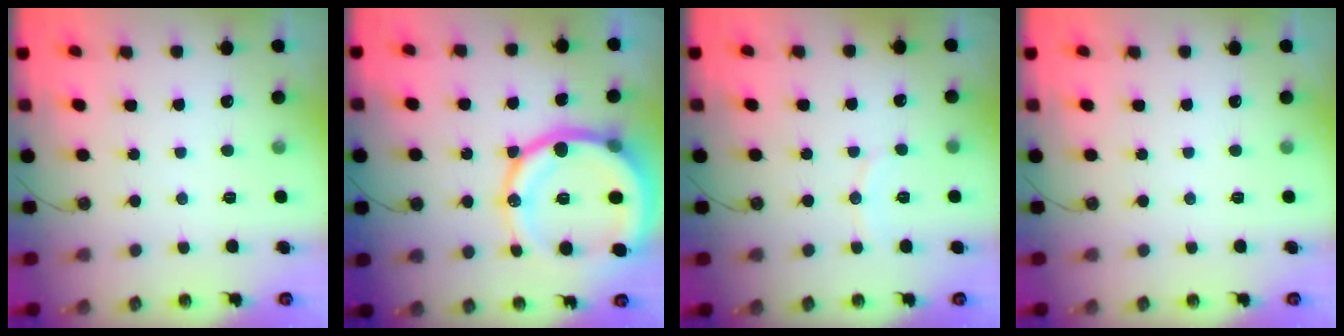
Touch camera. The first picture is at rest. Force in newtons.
{"total": 23.7, "press": 23.4, "slide": 3.8}
{"total": 5.0, "press": 5.0, "slide": 0.2}
{"total": 0.0}